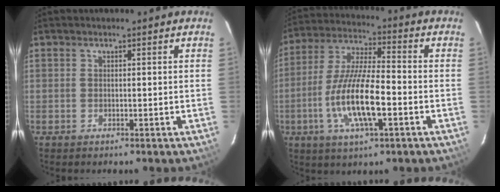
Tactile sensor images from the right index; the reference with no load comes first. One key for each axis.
{"total": 14.3, "fx": -4.4, "fy": 3.6, "fz": 13.1, "tx": -0.268, "ty": -0.009, "tz": -0.083}